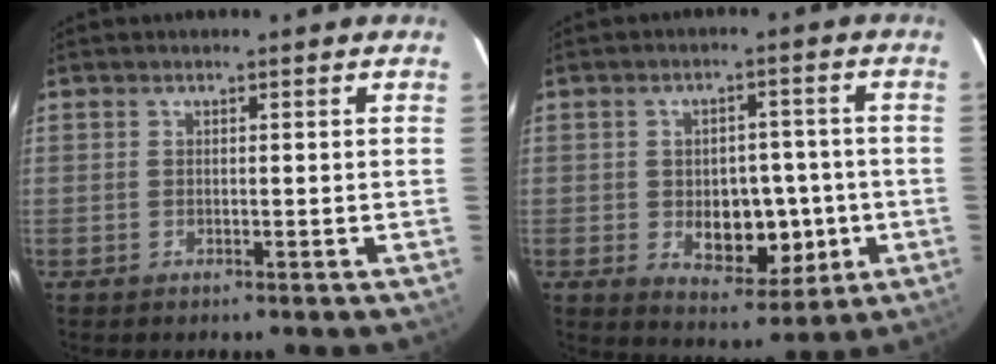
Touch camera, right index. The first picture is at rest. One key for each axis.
{"total": 9.2, "fx": -1.5, "fy": 5.6, "fz": 7.1, "tx": -0.092, "ty": 0.008, "tz": -0.009}